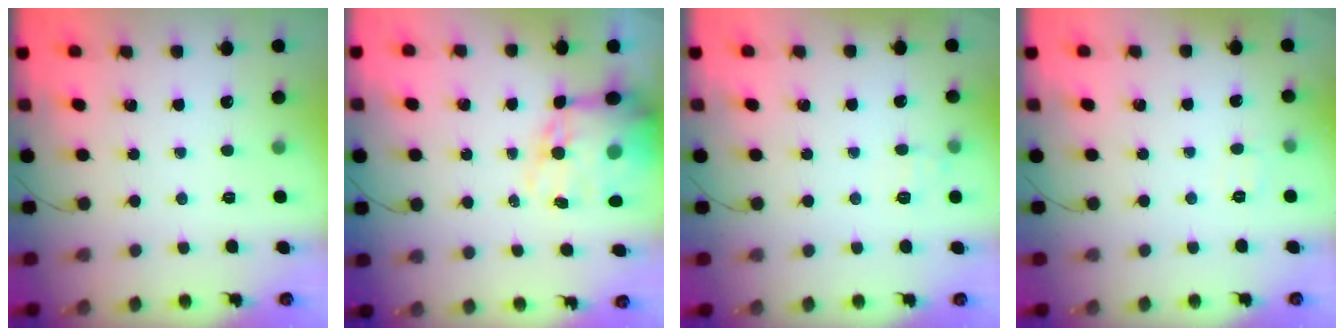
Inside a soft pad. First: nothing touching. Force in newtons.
{"total": 15.6, "press": 15.1, "slide": 3.8}
{"total": 6.3, "press": 6.0, "slide": 1.9}
{"total": 2.9, "press": 2.5, "slide": 1.4}